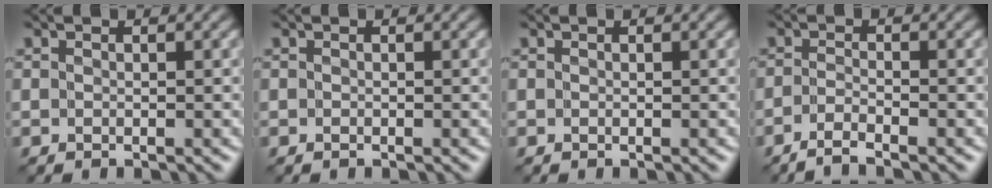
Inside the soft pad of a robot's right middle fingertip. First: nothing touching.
{"total": 0.0}
{"total": 0.0}
{"total": 2.0, "force": [-1.5, 0.2, 1.3], "torque": [-0.021, -0.001, -0.044]}